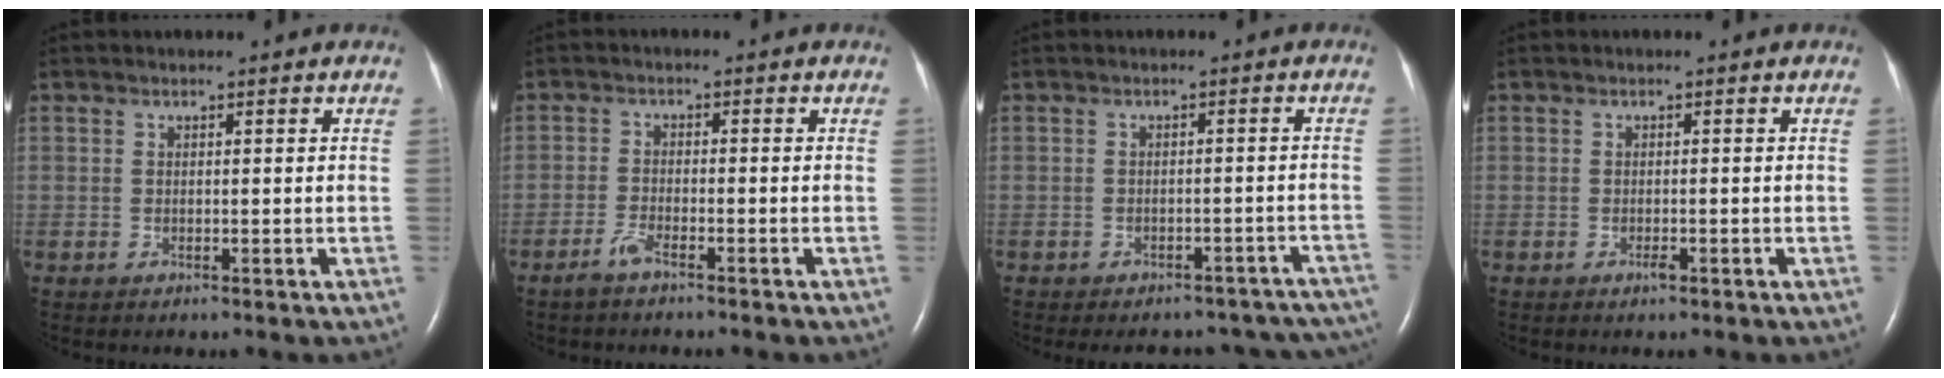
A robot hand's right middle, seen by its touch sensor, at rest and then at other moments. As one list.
[{"total": 2.5, "force": [-2.1, 0.2, 1.5], "torque": [-0.042, -0.004, -0.043]}, {"total": 19.0, "force": [-16.5, 7.5, 5.6], "torque": [-0.083, 0.018, -0.172]}, {"total": 0.9, "force": [-0.6, 0.1, 0.6], "torque": [-0.015, -0.001, -0.009]}]